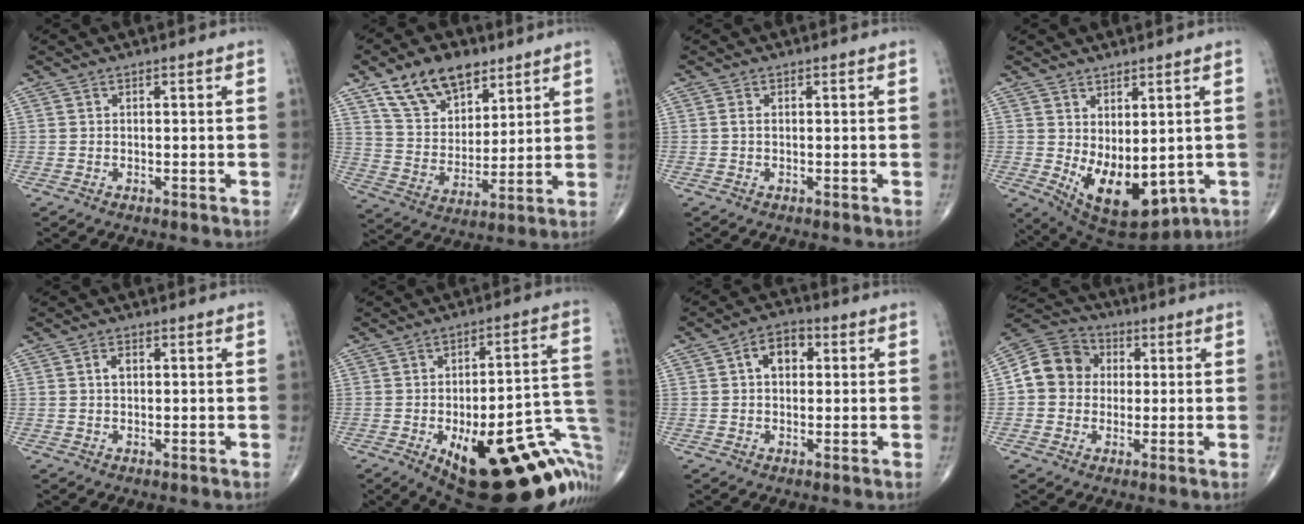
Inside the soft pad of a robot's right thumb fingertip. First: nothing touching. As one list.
[{"total": 14.6, "force": [9.1, 8.5, 7.6], "torque": [-0.096, -0.041, 0.168]}, {"total": 0.7, "force": [0.0, 0.4, 0.6], "torque": [-0.014, 0.000, 0.000]}, {"total": 12.7, "force": [-1.2, 6.7, 10.8], "torque": [-0.160, -0.018, 0.014]}, {"total": 1.6, "force": [0.3, 1.0, 1.2], "torque": [-0.022, 0.003, 0.005]}, {"total": 31.5, "force": [-11.1, 11.8, 27.0], "torque": [-0.260, 0.047, -0.134]}, {"total": 5.7, "force": [1.3, 3.9, 3.9], "torque": [-0.050, 0.013, 0.012]}, {"total": 10.4, "force": [0.9, 9.2, 4.7], "torque": [-0.063, 0.020, 0.003]}]